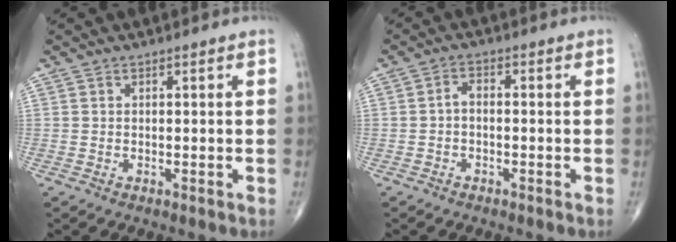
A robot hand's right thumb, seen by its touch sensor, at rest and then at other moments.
{"total": 2.2, "force": [-0.5, 1.2, 1.7], "torque": [-0.027, 0.013, -0.015]}